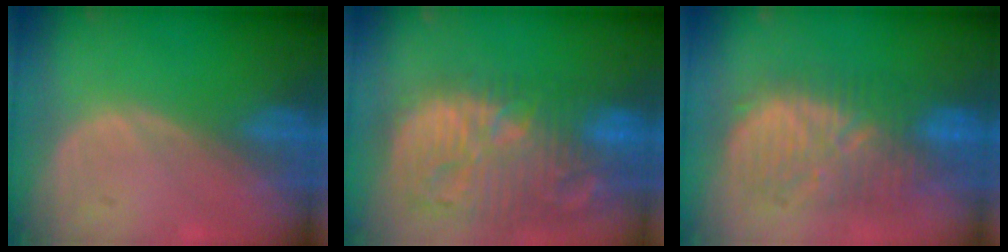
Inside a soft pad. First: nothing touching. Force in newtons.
{"total": 14.7, "press": 12.8, "slide": 7.2}
{"total": 9.9, "press": 9.8, "slide": 1.5}